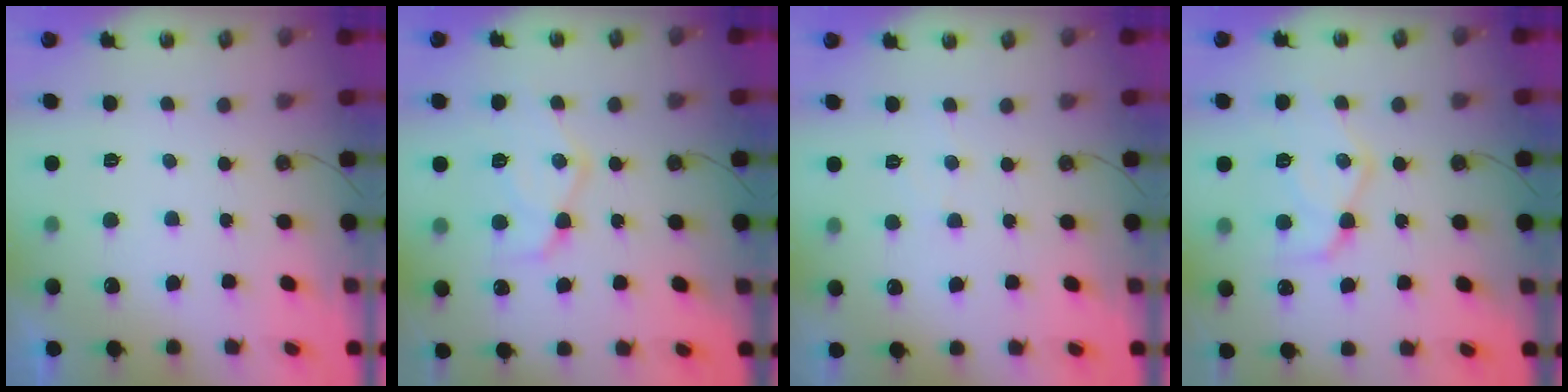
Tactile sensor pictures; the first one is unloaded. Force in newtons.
{"total": 13.8, "press": 13.7, "slide": 1.1}
{"total": 3.2, "press": 3.2, "slide": 0.5}
{"total": 14.7, "press": 14.6, "slide": 1.3}